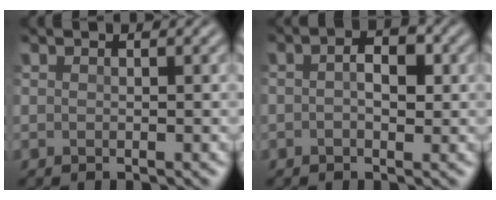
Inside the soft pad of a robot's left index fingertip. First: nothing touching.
{"total": 3.3, "force": [0.2, 1.9, 2.7], "torque": [-0.036, 0.001, -0.009]}